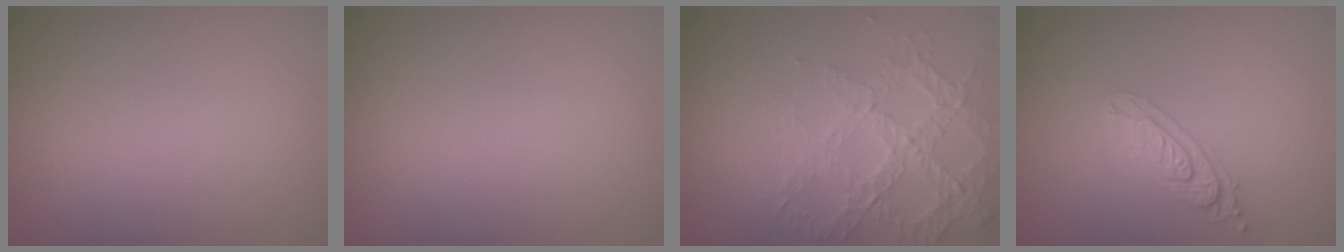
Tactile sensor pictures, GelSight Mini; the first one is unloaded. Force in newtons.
{"total": 0.0}
{"total": 3.7, "press": 3.4, "slide": 1.5}
{"total": 2.2, "press": 2.1, "slide": 0.5}